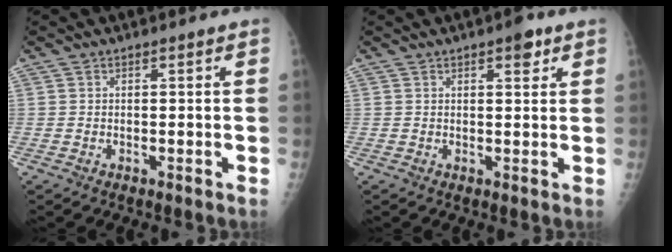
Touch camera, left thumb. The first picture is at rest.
{"total": 3.3, "force": [1.9, 1.3, 2.3], "torque": [-0.020, -0.005, 0.022]}